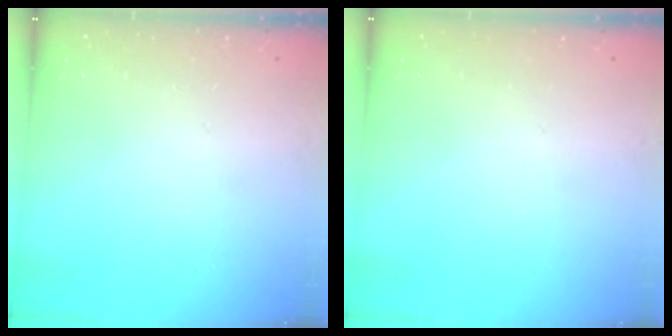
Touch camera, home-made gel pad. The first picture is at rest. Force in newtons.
{"total": 0.0}